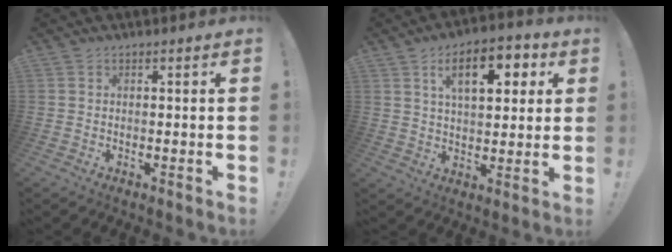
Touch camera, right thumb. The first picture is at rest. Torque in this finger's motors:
{"motor_torque": [0.13, 0.38, 0.97, 0.51, 0.06]}